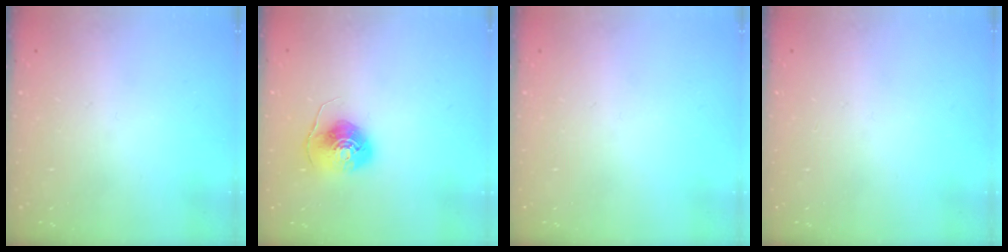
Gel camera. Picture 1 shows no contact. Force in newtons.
{"total": 8.5, "press": 8.4, "slide": 0.4}
{"total": 0.0}
{"total": 0.0}